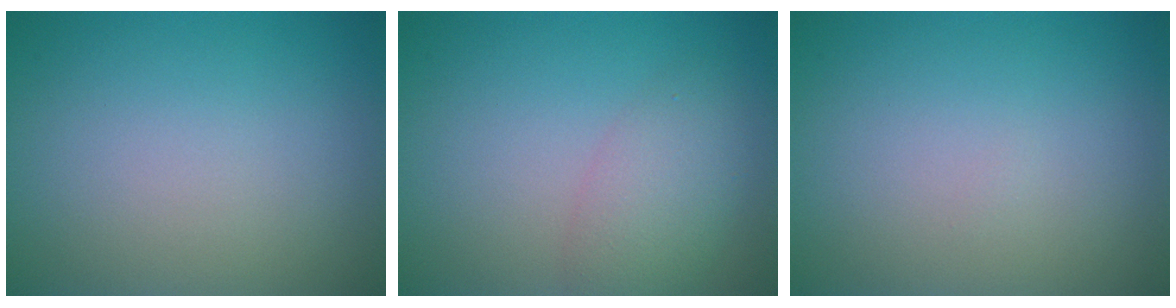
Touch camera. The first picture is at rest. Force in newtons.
{"total": 3.3, "press": 3.3, "slide": 0.2}
{"total": 0.0}